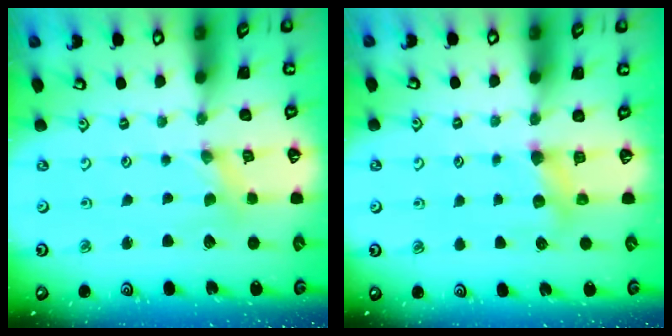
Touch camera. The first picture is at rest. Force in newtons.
{"total": 5.4, "press": 5.4, "slide": 0.4}